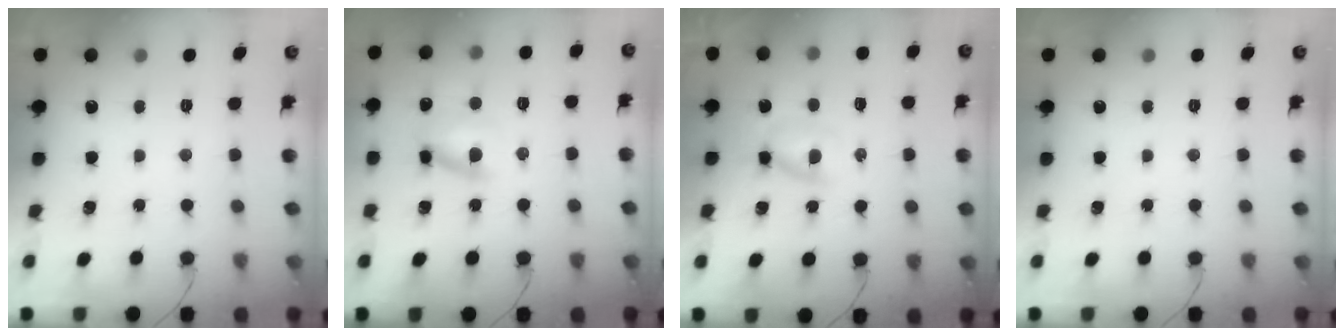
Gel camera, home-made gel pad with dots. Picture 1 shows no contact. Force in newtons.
{"total": 8.9, "press": 8.9, "slide": 0.8}
{"total": 2.2, "press": 2.0, "slide": 1.0}
{"total": 0.0}